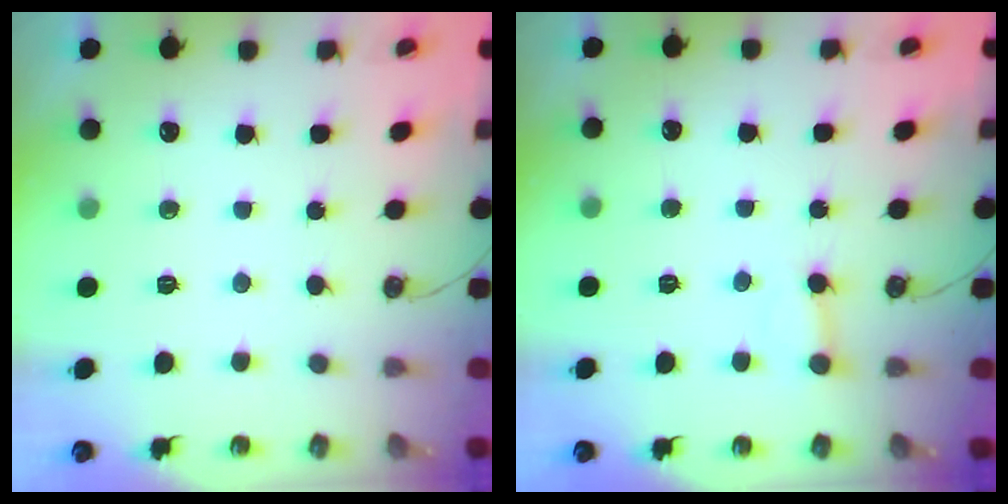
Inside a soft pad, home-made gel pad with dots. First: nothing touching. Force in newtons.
{"total": 2.5, "press": 2.5, "slide": 0.4}